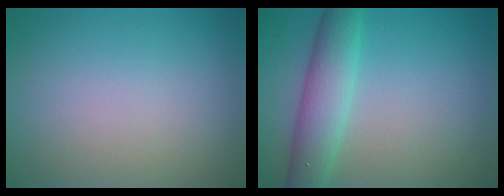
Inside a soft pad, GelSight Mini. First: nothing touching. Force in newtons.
{"total": 4.8, "press": 4.8, "slide": 0.2}